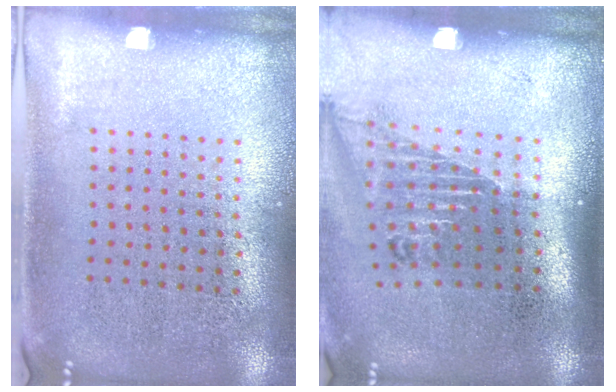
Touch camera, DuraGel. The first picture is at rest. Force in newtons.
{"total": 1.6, "press": 1.2, "slide": 1.1}